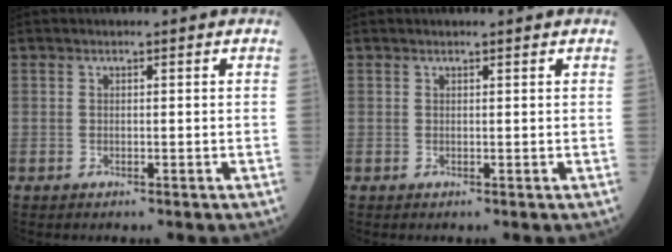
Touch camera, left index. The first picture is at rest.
{"total": 0.9, "force": [0.8, 0.0, 0.4], "torque": [-0.008, 0.005, 0.014]}